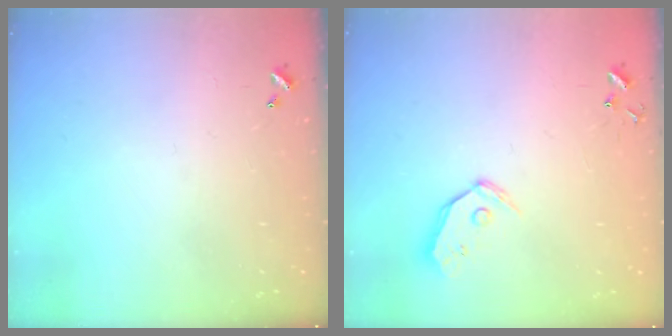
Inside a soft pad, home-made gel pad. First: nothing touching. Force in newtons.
{"total": 7.7, "press": 7.6, "slide": 0.9}